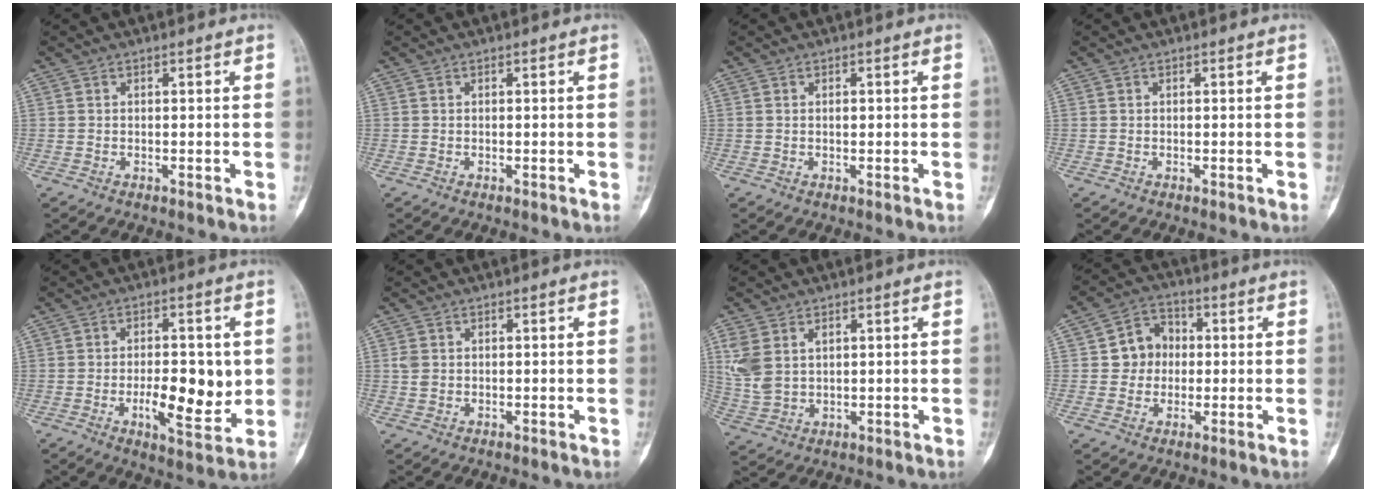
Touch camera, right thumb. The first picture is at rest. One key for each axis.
{"total": 0.0}
{"total": 0.8, "fx": 0.2, "fy": 0.5, "fz": 0.6, "tx": -0.010, "ty": 0.001, "tz": 0.004}
{"total": 0.0}
{"total": 10.8, "fx": -0.9, "fy": 4.6, "fz": 9.7, "tx": -0.127, "ty": -0.012, "tz": -0.008}
{"total": 1.8, "fx": 0.3, "fy": 1.5, "fz": 1.1, "tx": -0.022, "ty": 0.002, "tz": 0.010}
{"total": 7.4, "fx": 2.4, "fy": 4.9, "fz": 5.0, "tx": -0.112, "ty": -0.003, "tz": 0.060}
{"total": 7.3, "fx": 0.2, "fy": 6.7, "fz": 3.0, "tx": -0.011, "ty": 0.015, "tz": -0.007}